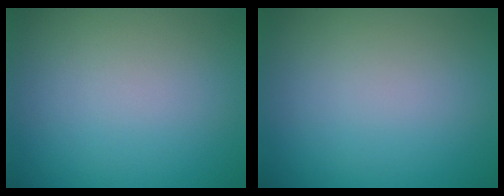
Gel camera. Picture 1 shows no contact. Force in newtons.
{"total": 0.0}